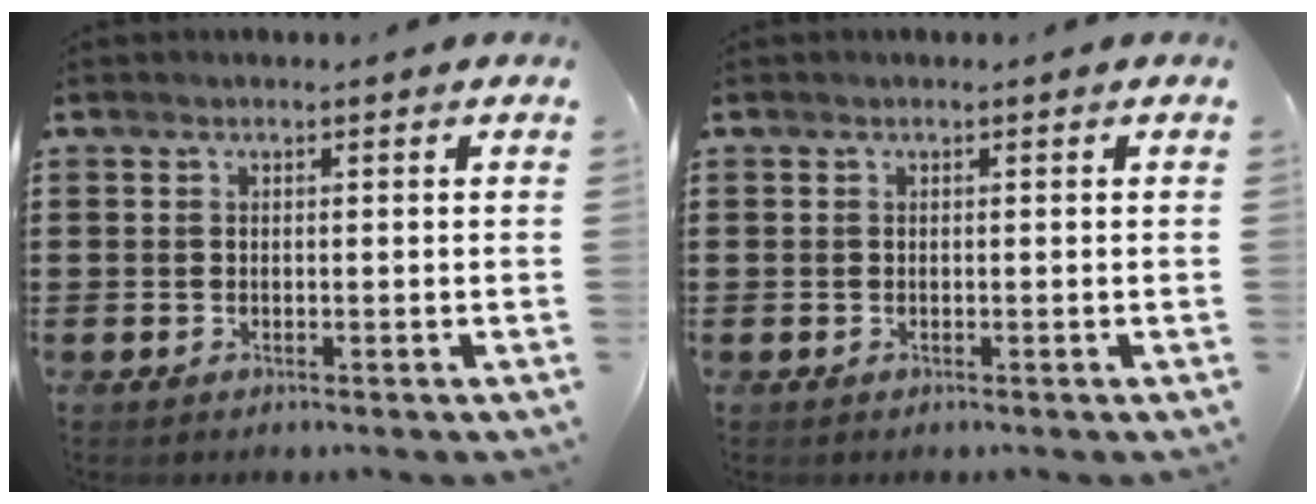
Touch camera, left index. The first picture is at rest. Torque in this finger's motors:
{"motor_torque": [0.00, 0.00, 0.00, -0.01]}